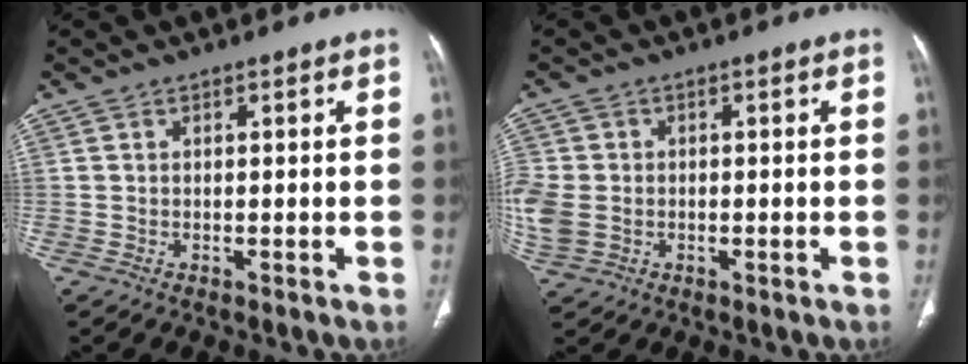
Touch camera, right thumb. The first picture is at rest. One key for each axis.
{"total": 9.7, "fx": -1.4, "fy": 8.1, "fz": 5.2, "tx": -0.154, "ty": 0.007, "tz": -0.019}